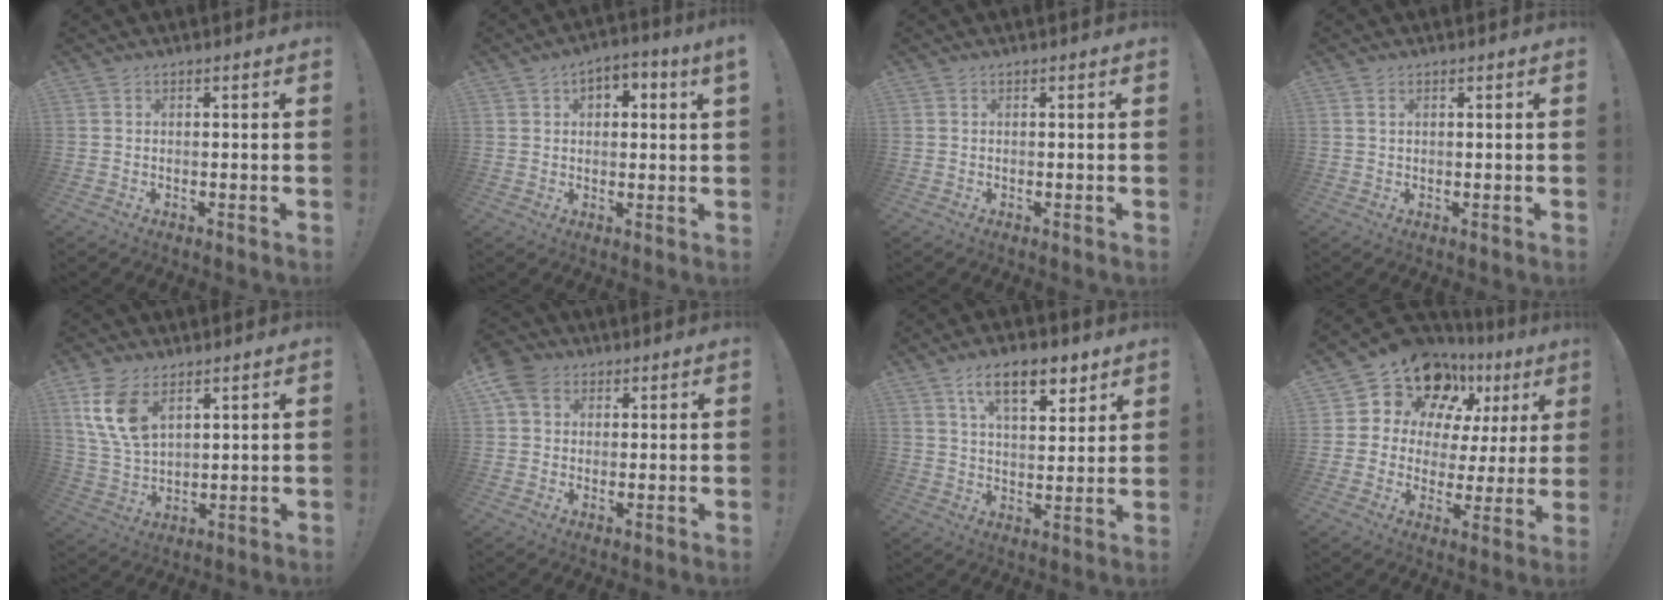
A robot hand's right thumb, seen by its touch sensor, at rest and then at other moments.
{"total": 3.6, "force": [0.9, 2.4, 2.6], "torque": [-0.035, 0.005, 0.012]}
{"total": 0.0}
{"total": 0.9, "force": [0.5, 0.5, 0.6], "torque": [-0.005, -0.002, 0.008]}
{"total": 11.5, "force": [6.1, 6.5, 7.3], "torque": [-0.148, -0.021, 0.118]}
{"total": 7.9, "force": [3.5, 6.2, 3.4], "torque": [-0.068, -0.007, 0.070]}
{"total": 12.1, "force": [7.2, 5.1, 8.3], "torque": [-0.117, -0.028, 0.124]}
{"total": 15.7, "force": [10.9, 9.4, 6.3], "torque": [-0.099, -0.086, 0.207]}